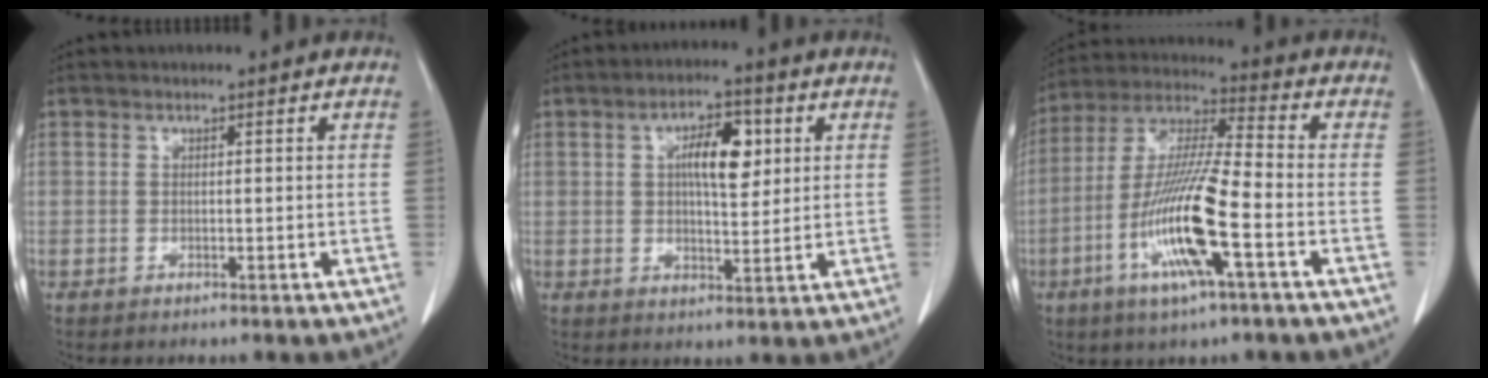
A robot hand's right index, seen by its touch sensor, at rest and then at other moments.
{"total": 7.6, "force": [2.1, 2.8, 6.7], "torque": [-0.112, 0.010, 0.035]}
{"total": 15.1, "force": [-5.1, 0.9, 14.1], "torque": [-0.287, -0.011, -0.101]}